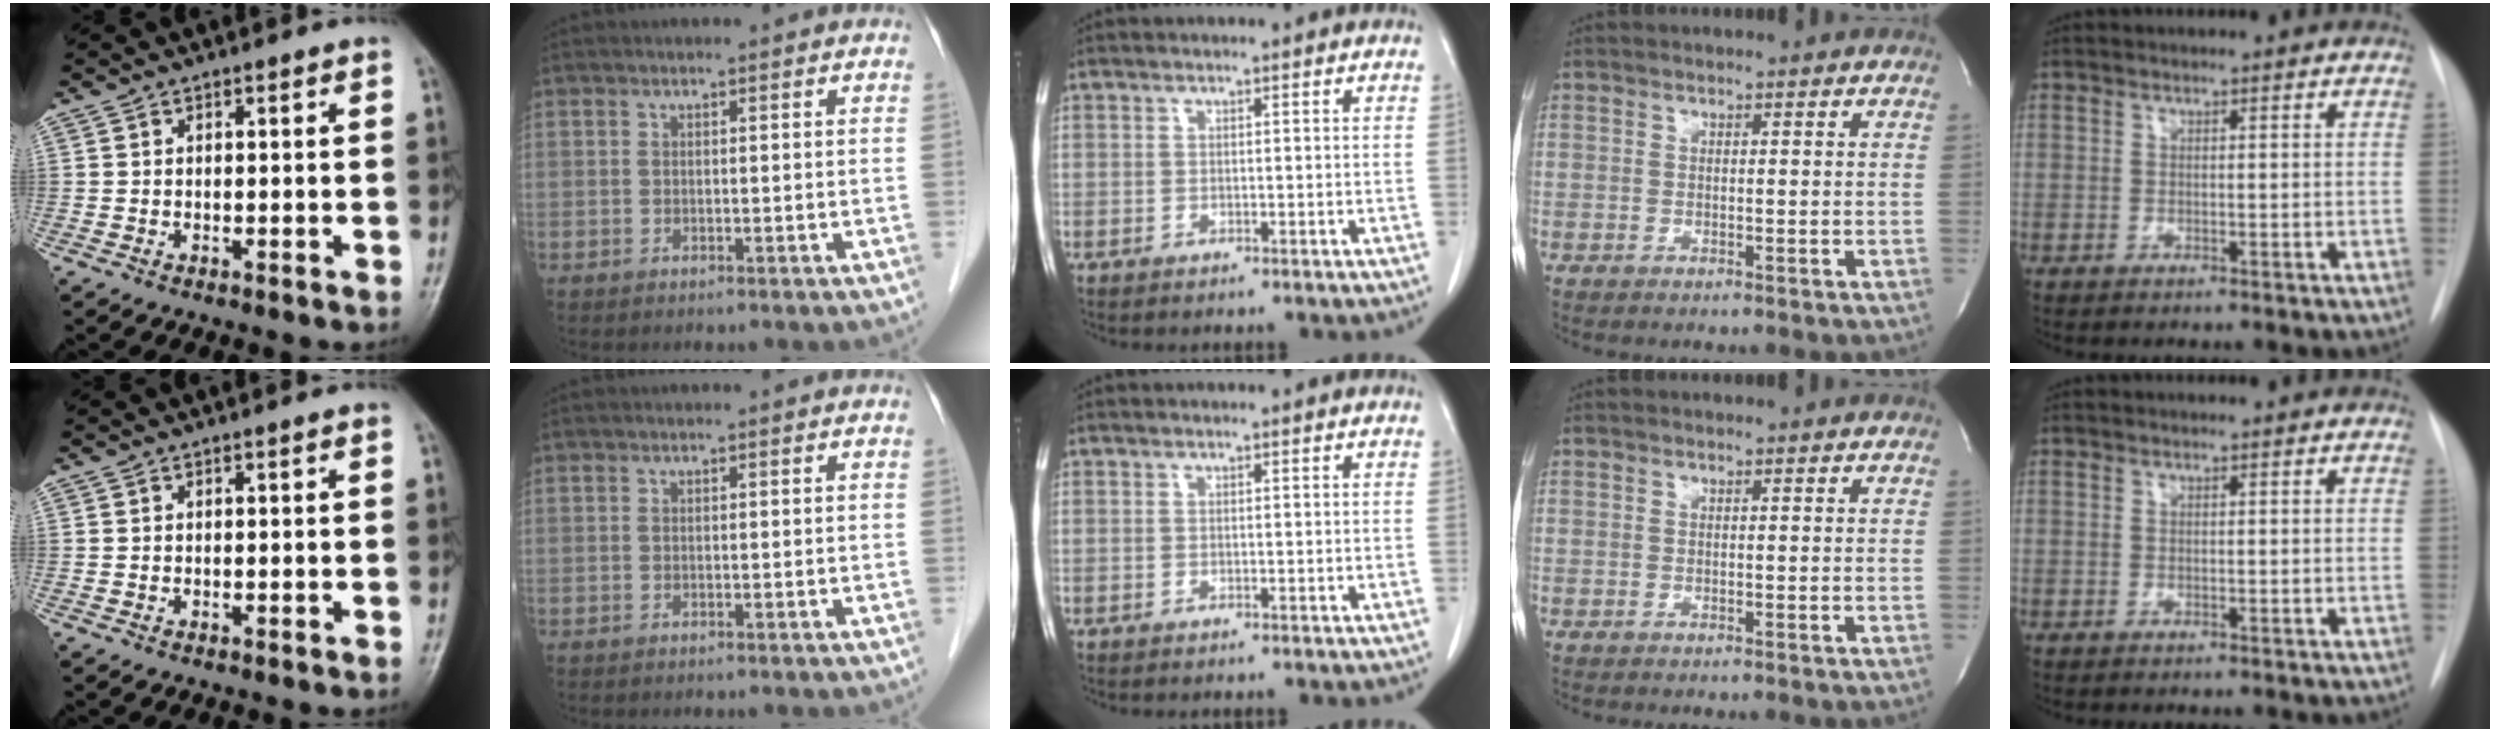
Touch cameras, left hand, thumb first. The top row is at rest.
{}